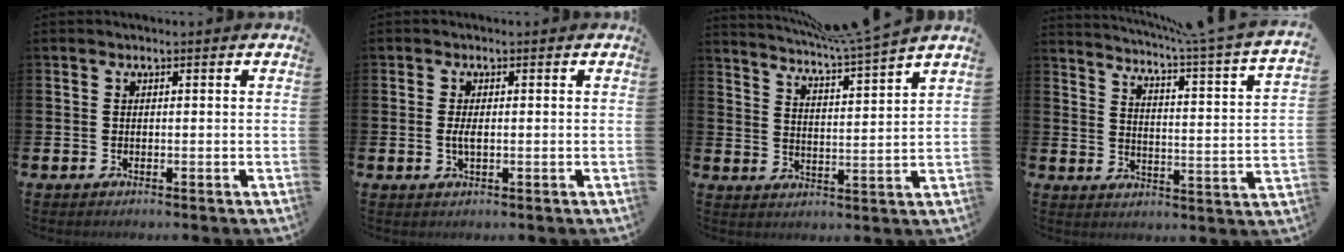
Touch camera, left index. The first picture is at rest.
{"total": 1.9, "force": [0.0, 0.7, 1.8], "torque": [-0.029, 0.000, -0.002]}
{"total": 5.9, "force": [5.6, -0.7, 1.7], "torque": [-0.047, -0.040, 0.097]}
{"total": 4.6, "force": [3.8, -1.1, 2.4], "torque": [-0.056, -0.048, 0.054]}